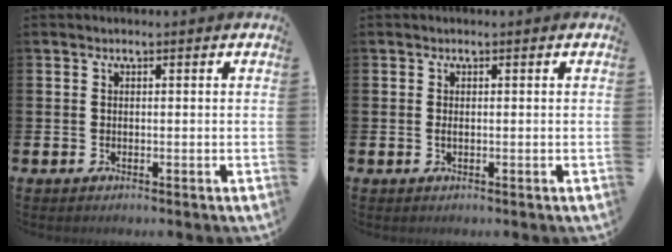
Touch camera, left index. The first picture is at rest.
{"total": 0.5, "force": [0.0, 0.2, 0.5], "torque": [-0.005, -0.002, -0.002]}